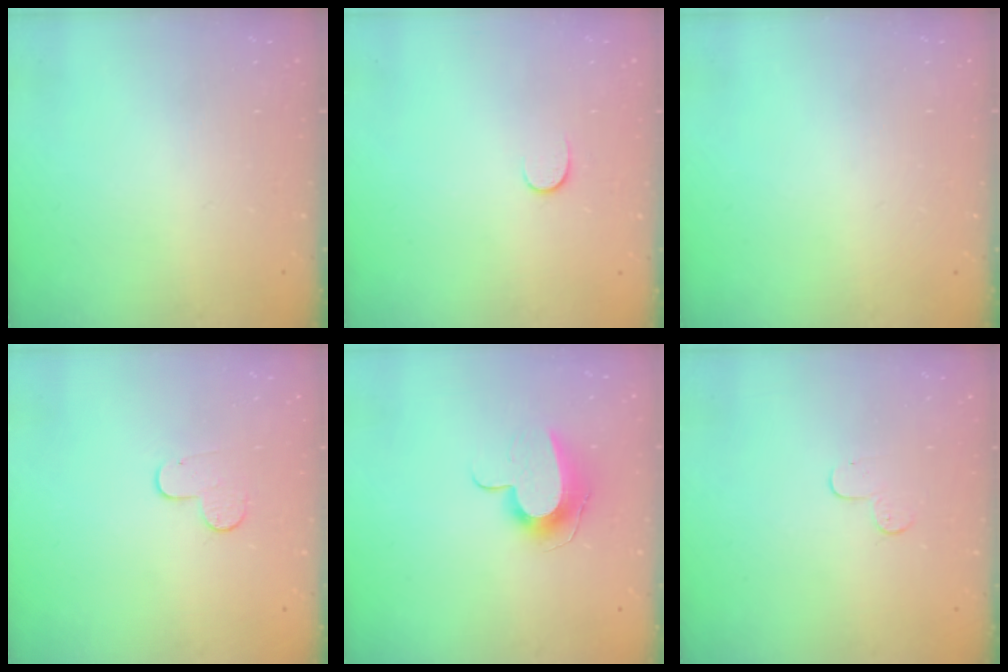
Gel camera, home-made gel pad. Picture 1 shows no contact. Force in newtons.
{"total": 4.4, "press": 4.3, "slide": 0.7}
{"total": 0.0}
{"total": 7.1, "press": 7.1, "slide": 0.6}
{"total": 10.1, "press": 10.1, "slide": 0.3}
{"total": 3.9, "press": 3.9, "slide": 0.4}